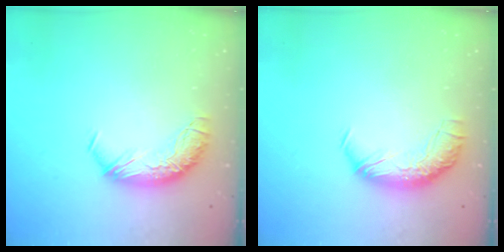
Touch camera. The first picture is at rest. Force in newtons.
{"total": 2.4, "press": 1.1, "slide": 2.1}